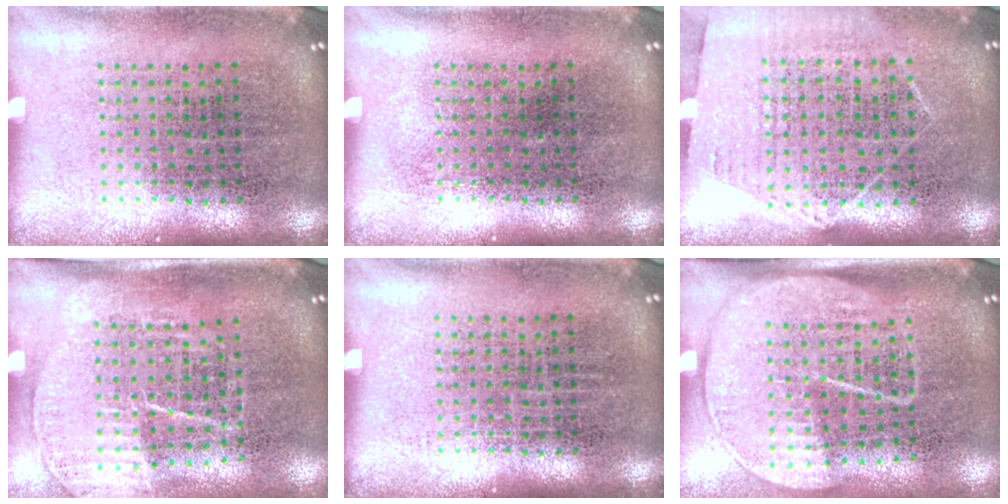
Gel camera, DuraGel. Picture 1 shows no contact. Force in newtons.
{"total": 0.0}
{"total": 1.1, "press": 1.0, "slide": 0.5}
{"total": 1.5, "press": 1.3, "slide": 0.8}
{"total": 0.0}
{"total": 1.8, "press": 1.4, "slide": 1.0}